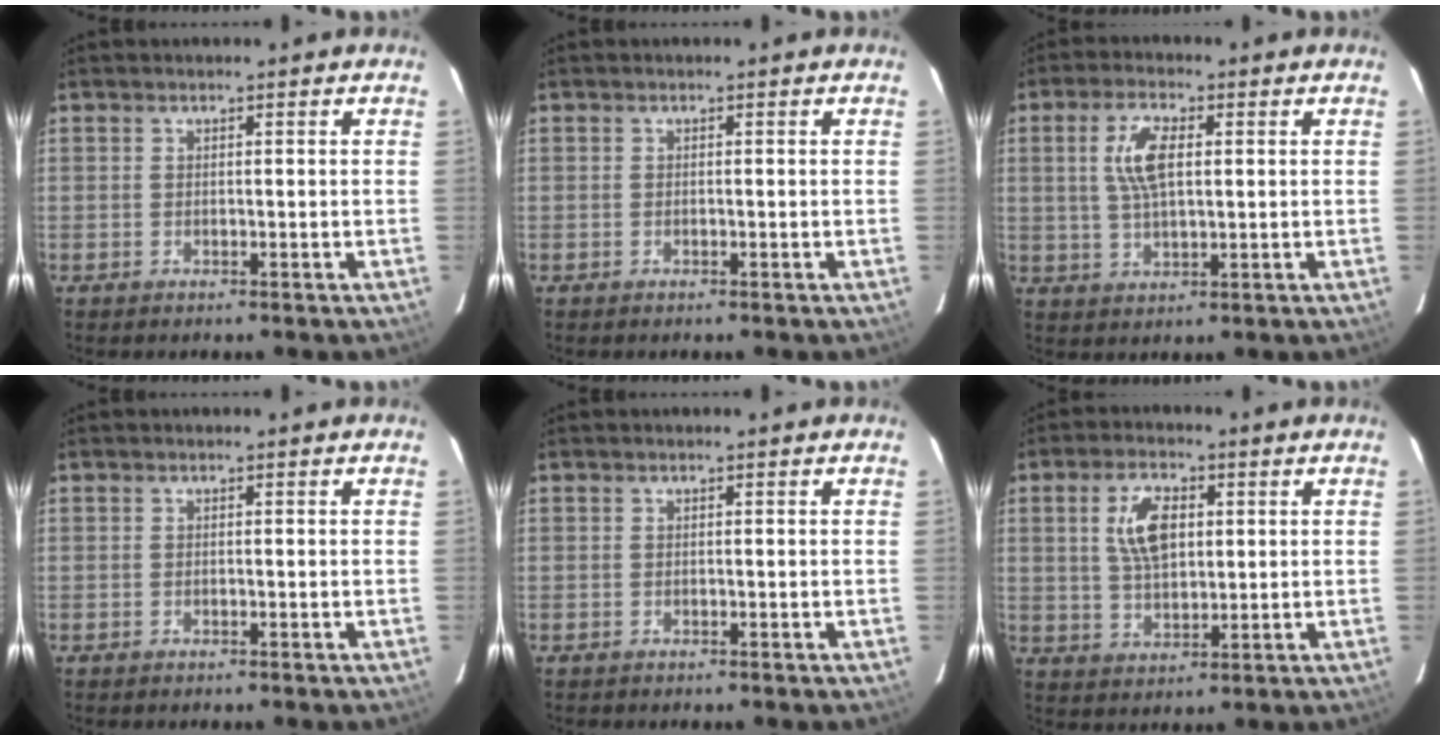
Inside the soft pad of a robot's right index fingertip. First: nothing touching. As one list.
[{"total": 0.0}, {"total": 7.4, "force": [1.6, 3.1, 6.5], "torque": [-0.127, 0.008, 0.033]}, {"total": 0.0}, {"total": 0.0}, {"total": 8.5, "force": [2.1, 4.4, 6.9], "torque": [-0.132, 0.011, 0.043]}]